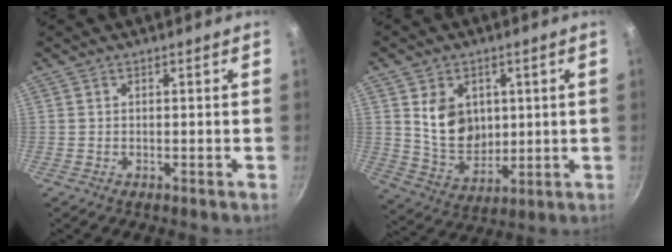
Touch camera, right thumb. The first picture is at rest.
{"total": 11.2, "force": [2.5, 8.6, 6.7], "torque": [-0.089, -0.025, 0.059]}